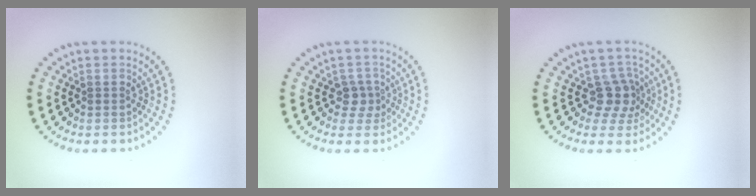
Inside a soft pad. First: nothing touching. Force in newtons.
{"total": 1.8, "press": 1.4, "slide": 1.1}
{"total": 2.7, "press": 2.1, "slide": 1.7}